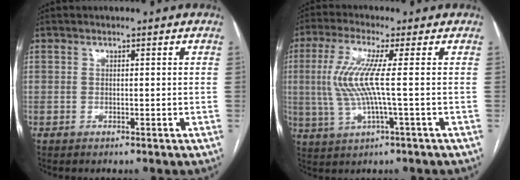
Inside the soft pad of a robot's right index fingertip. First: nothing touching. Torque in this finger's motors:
{"motor_torque": [0.36, 0.03, 0.60, 0.21]}